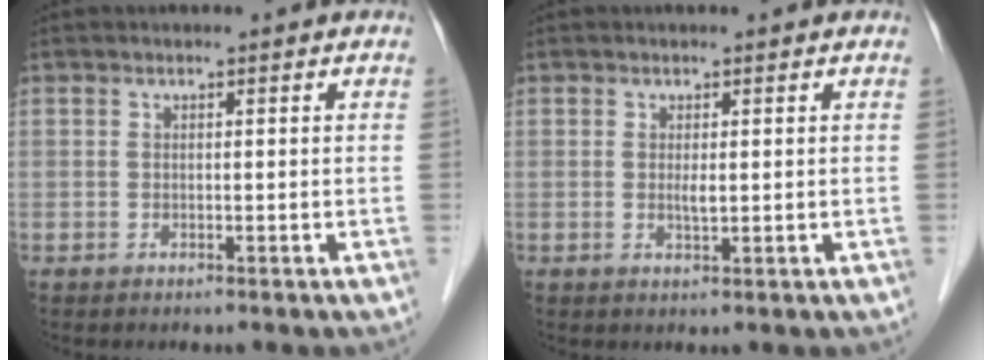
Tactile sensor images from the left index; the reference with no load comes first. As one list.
[{"total": 1.2, "force": [-0.5, 0.2, 1.1], "torque": [-0.025, -0.009, -0.005]}]